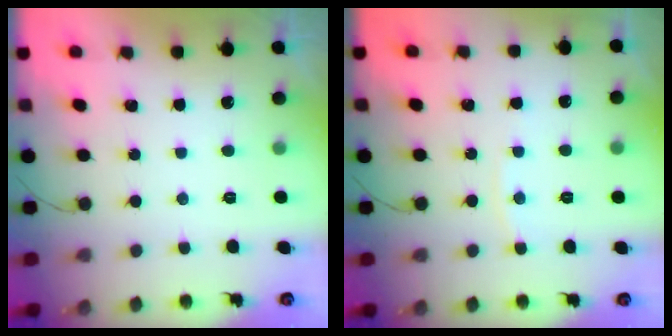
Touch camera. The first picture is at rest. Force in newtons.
{"total": 2.7, "press": 2.7, "slide": 0.3}